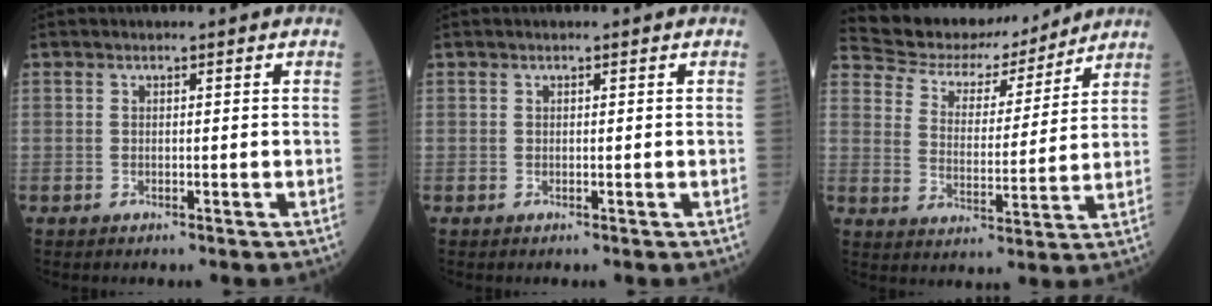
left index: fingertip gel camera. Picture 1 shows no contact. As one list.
[{"total": 0.0}, {"total": 12.8, "force": [12.1, 3.9, 1.9], "torque": [-0.035, 0.010, 0.187]}]